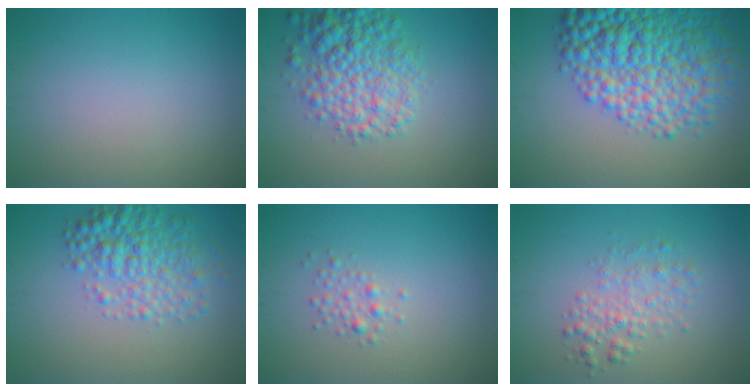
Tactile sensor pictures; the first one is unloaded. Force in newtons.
{"total": 6.3, "press": 6.3, "slide": 0.2}
{"total": 11.4, "press": 11.4, "slide": 0.3}
{"total": 4.8, "press": 4.8, "slide": 0.1}
{"total": 1.3, "press": 1.3, "slide": 0.1}
{"total": 2.6, "press": 2.6, "slide": 0.1}